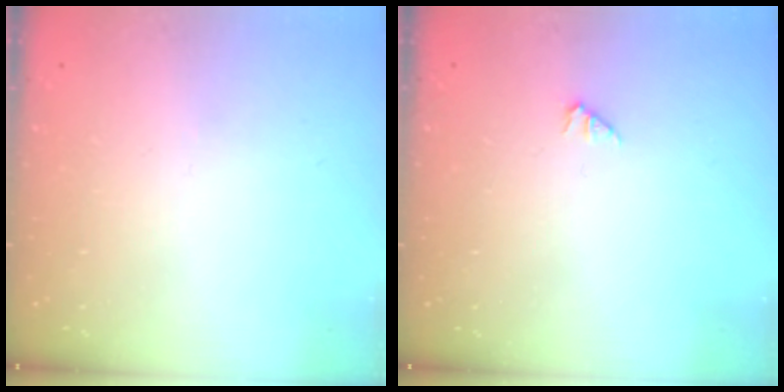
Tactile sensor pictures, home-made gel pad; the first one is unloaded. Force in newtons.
{"total": 0.0}